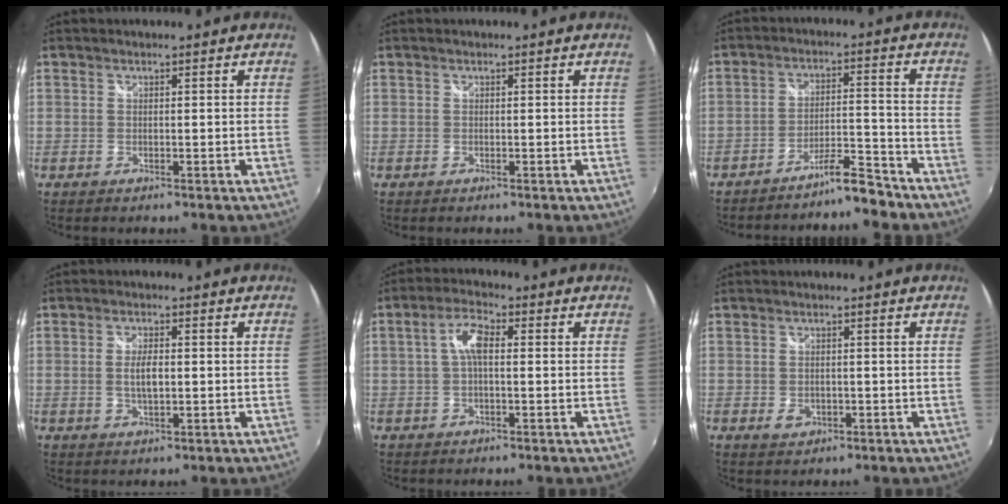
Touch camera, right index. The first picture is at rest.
{"total": 0.0}
{"total": 6.7, "force": [-6.2, 0.7, 2.5], "torque": [-0.050, 0.015, -0.099]}
{"total": 3.9, "force": [-0.2, 1.4, 3.6], "torque": [-0.068, -0.001, -0.001]}
{"total": 5.0, "force": [0.3, 2.0, 4.6], "torque": [-0.091, 0.014, 0.004]}
{"total": 2.7, "force": [-0.9, 2.1, 1.5], "torque": [-0.028, -0.003, -0.013]}